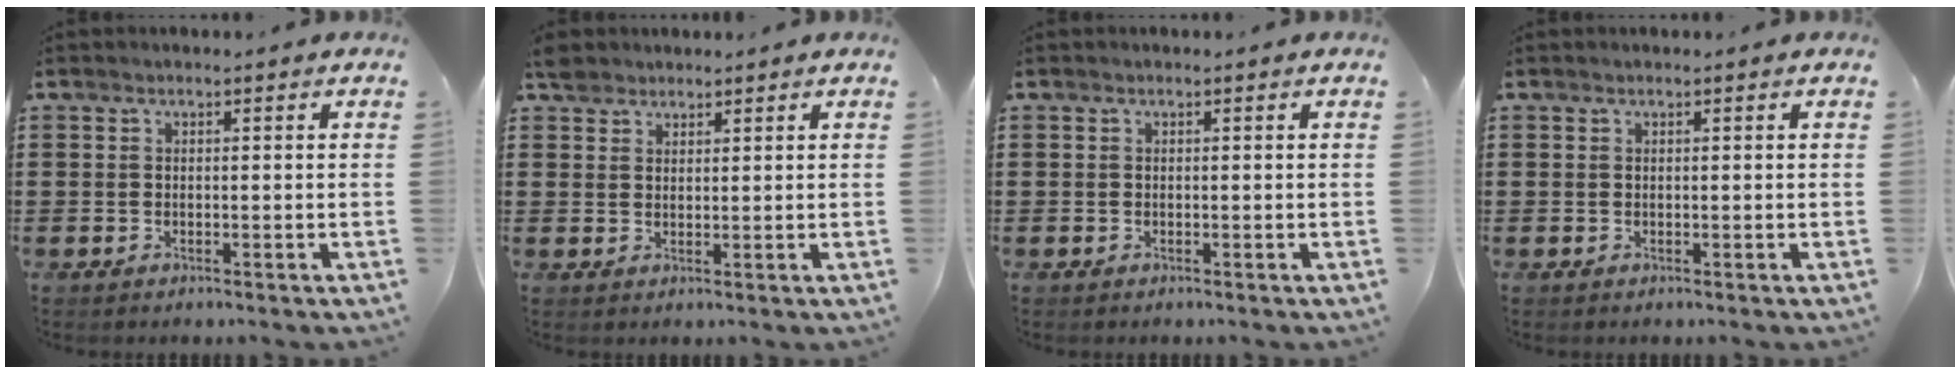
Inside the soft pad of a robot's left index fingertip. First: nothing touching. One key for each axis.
{"total": 2.5, "fx": 2.2, "fy": 1.3, "fz": 0.3, "tx": -0.005, "ty": 0.004, "tz": 0.041}
{"total": 0.0}
{"total": 0.0}